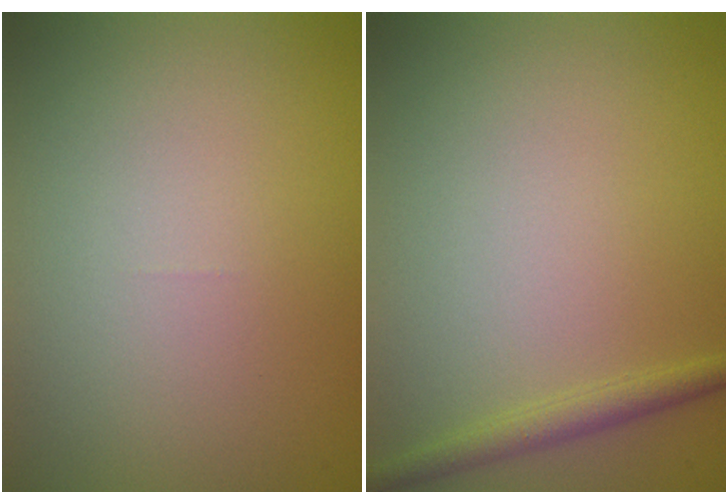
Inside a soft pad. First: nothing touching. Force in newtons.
{"total": 1.6, "press": 1.6, "slide": 0.0}